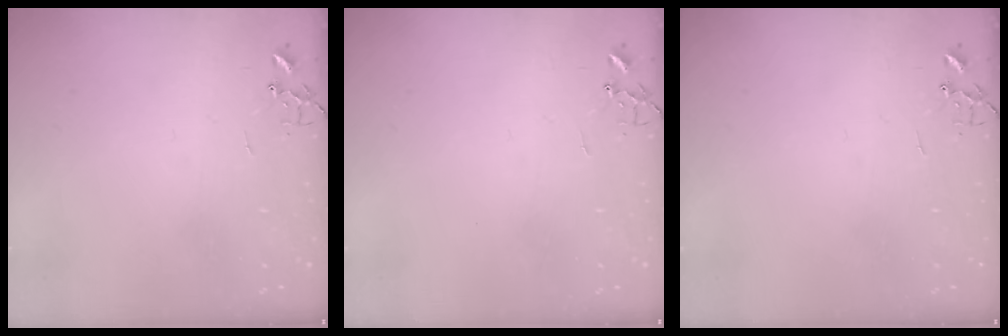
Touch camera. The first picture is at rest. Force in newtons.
{"total": 0.0}
{"total": 0.0}